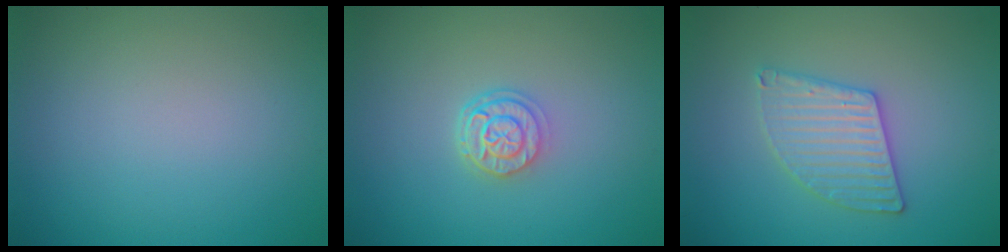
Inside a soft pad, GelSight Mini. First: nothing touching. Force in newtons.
{"total": 2.9, "press": 2.3, "slide": 1.8}
{"total": 3.2, "press": 3.2, "slide": 0.3}